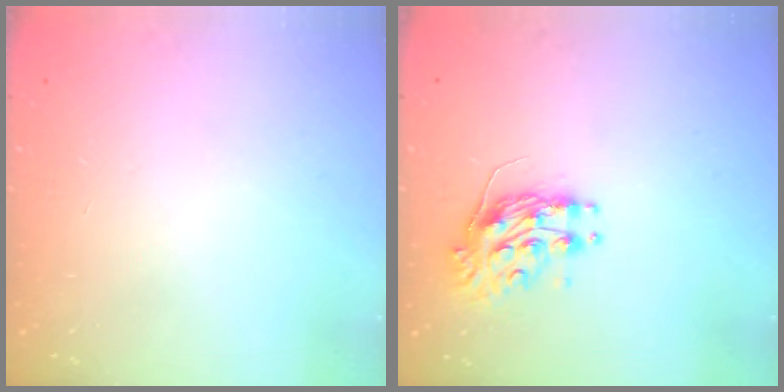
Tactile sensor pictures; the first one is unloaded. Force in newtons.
{"total": 9.2, "press": 9.2, "slide": 0.5}